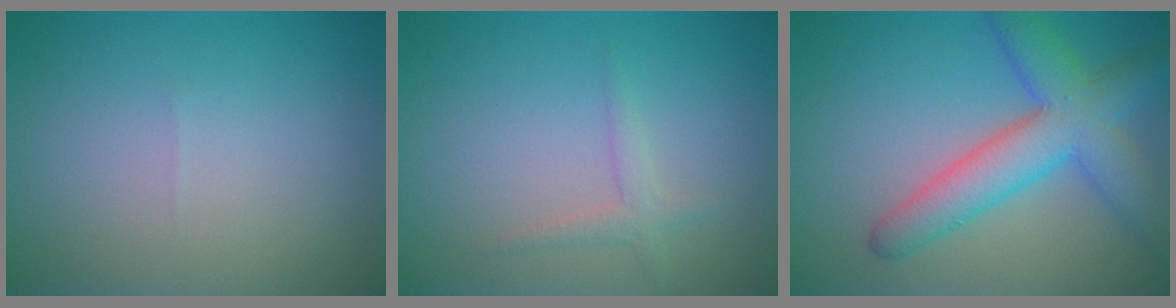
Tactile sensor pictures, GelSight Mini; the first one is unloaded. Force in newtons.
{"total": 1.4, "press": 1.4, "slide": 0.0}
{"total": 6.6, "press": 6.6, "slide": 0.4}